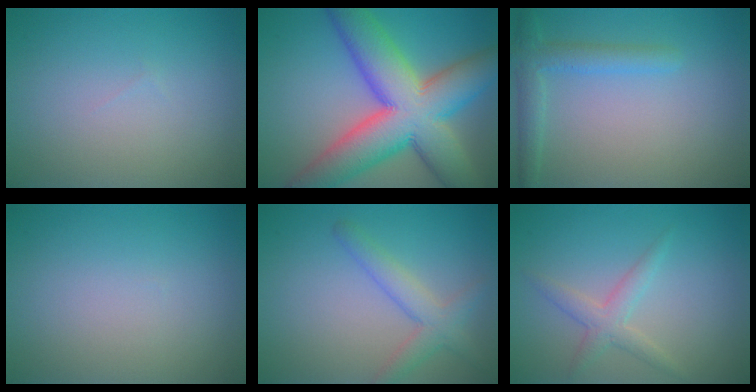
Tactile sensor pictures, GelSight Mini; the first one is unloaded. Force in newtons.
{"total": 13.6, "press": 13.6, "slide": 0.6}
{"total": 2.8, "press": 2.8, "slide": 0.2}
{"total": 0.0}
{"total": 3.0, "press": 3.0, "slide": 0.2}
{"total": 2.2, "press": 2.2, "slide": 0.1}